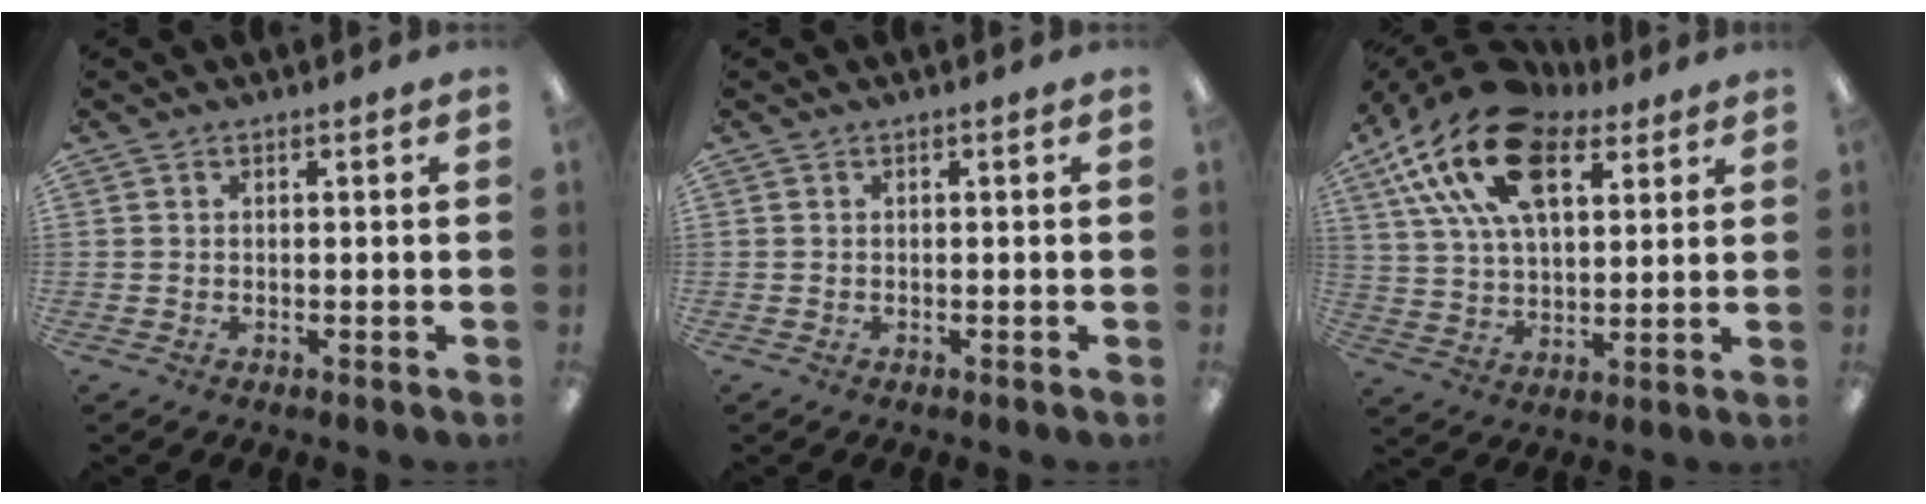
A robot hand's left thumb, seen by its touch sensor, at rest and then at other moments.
{"total": 0.0}
{"total": 23.0, "force": [12.0, 12.5, 15.1], "torque": [-0.303, -0.038, 0.214]}